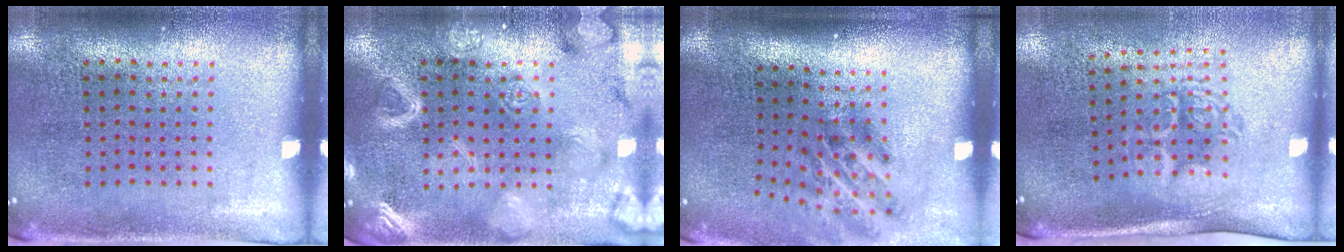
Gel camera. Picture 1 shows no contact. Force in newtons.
{"total": 5.5, "press": 5.5, "slide": 0.7}
{"total": 1.9, "press": 1.2, "slide": 1.5}
{"total": 1.7, "press": 1.3, "slide": 1.1}